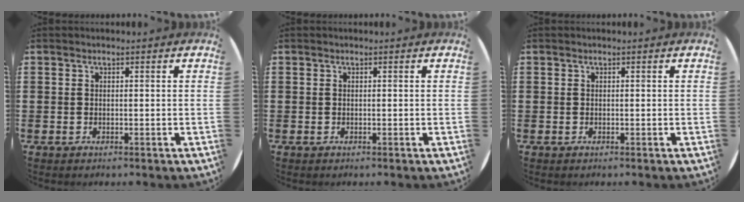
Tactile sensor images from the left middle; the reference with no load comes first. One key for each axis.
{"total": 0.0}
{"total": 0.0}